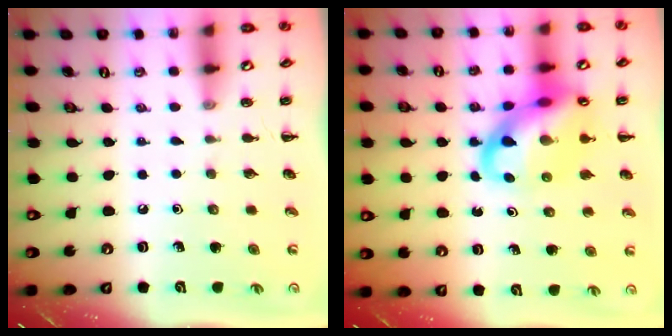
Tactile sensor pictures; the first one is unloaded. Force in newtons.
{"total": 15.9, "press": 15.5, "slide": 3.6}